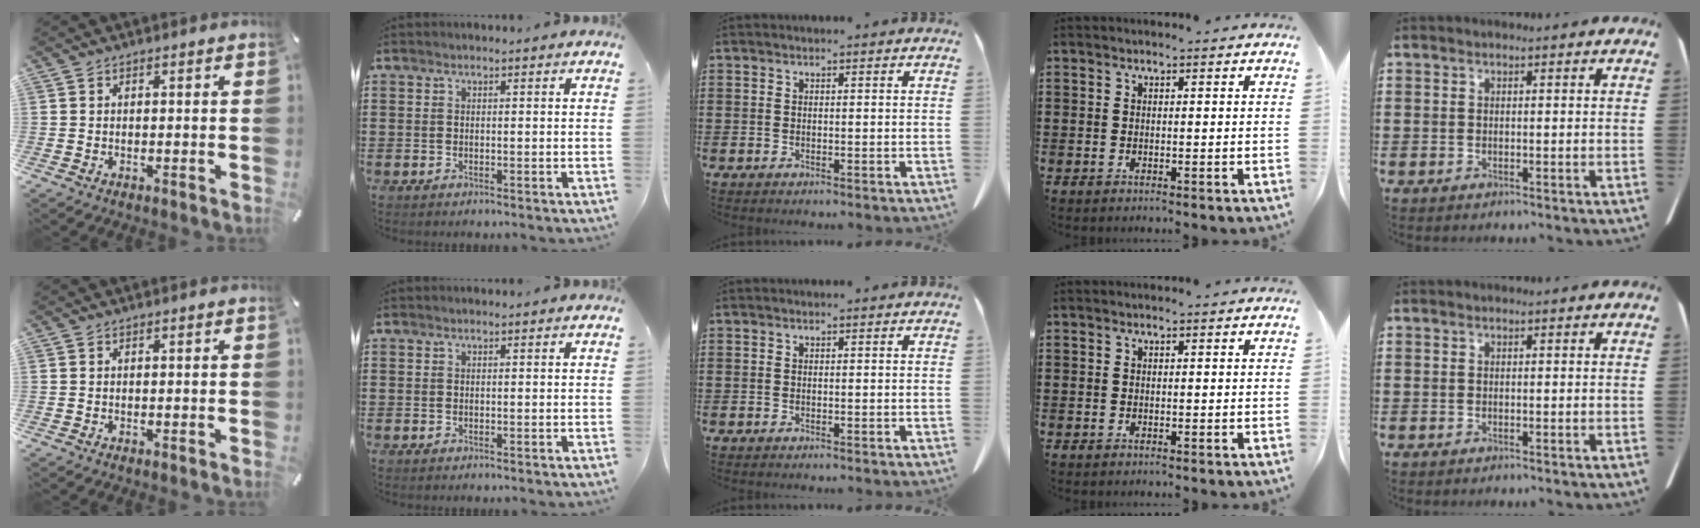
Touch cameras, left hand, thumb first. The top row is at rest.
{}